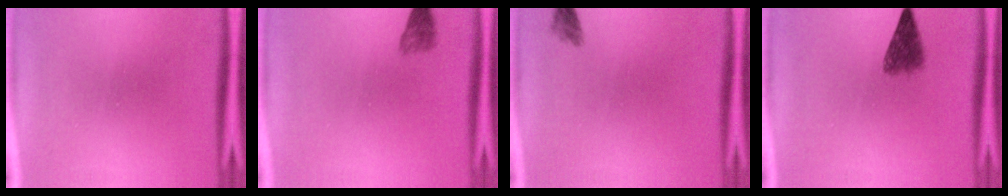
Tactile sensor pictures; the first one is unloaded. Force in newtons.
{"total": 2.4}
{"total": 1.6}
{"total": 4.1}